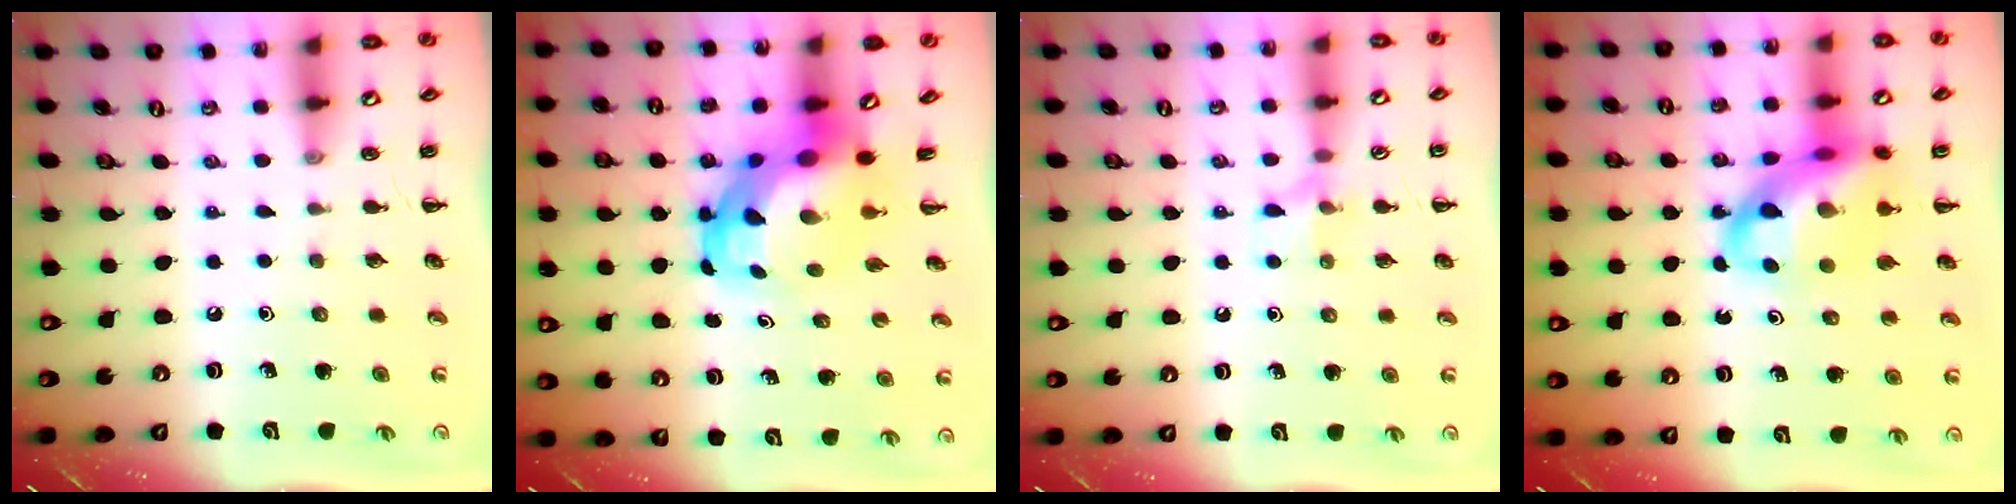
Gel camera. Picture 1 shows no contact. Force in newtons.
{"total": 7.3, "press": 7.0, "slide": 2.0}
{"total": 6.6, "press": 6.5, "slide": 1.1}
{"total": 15.9, "press": 15.4, "slide": 3.9}